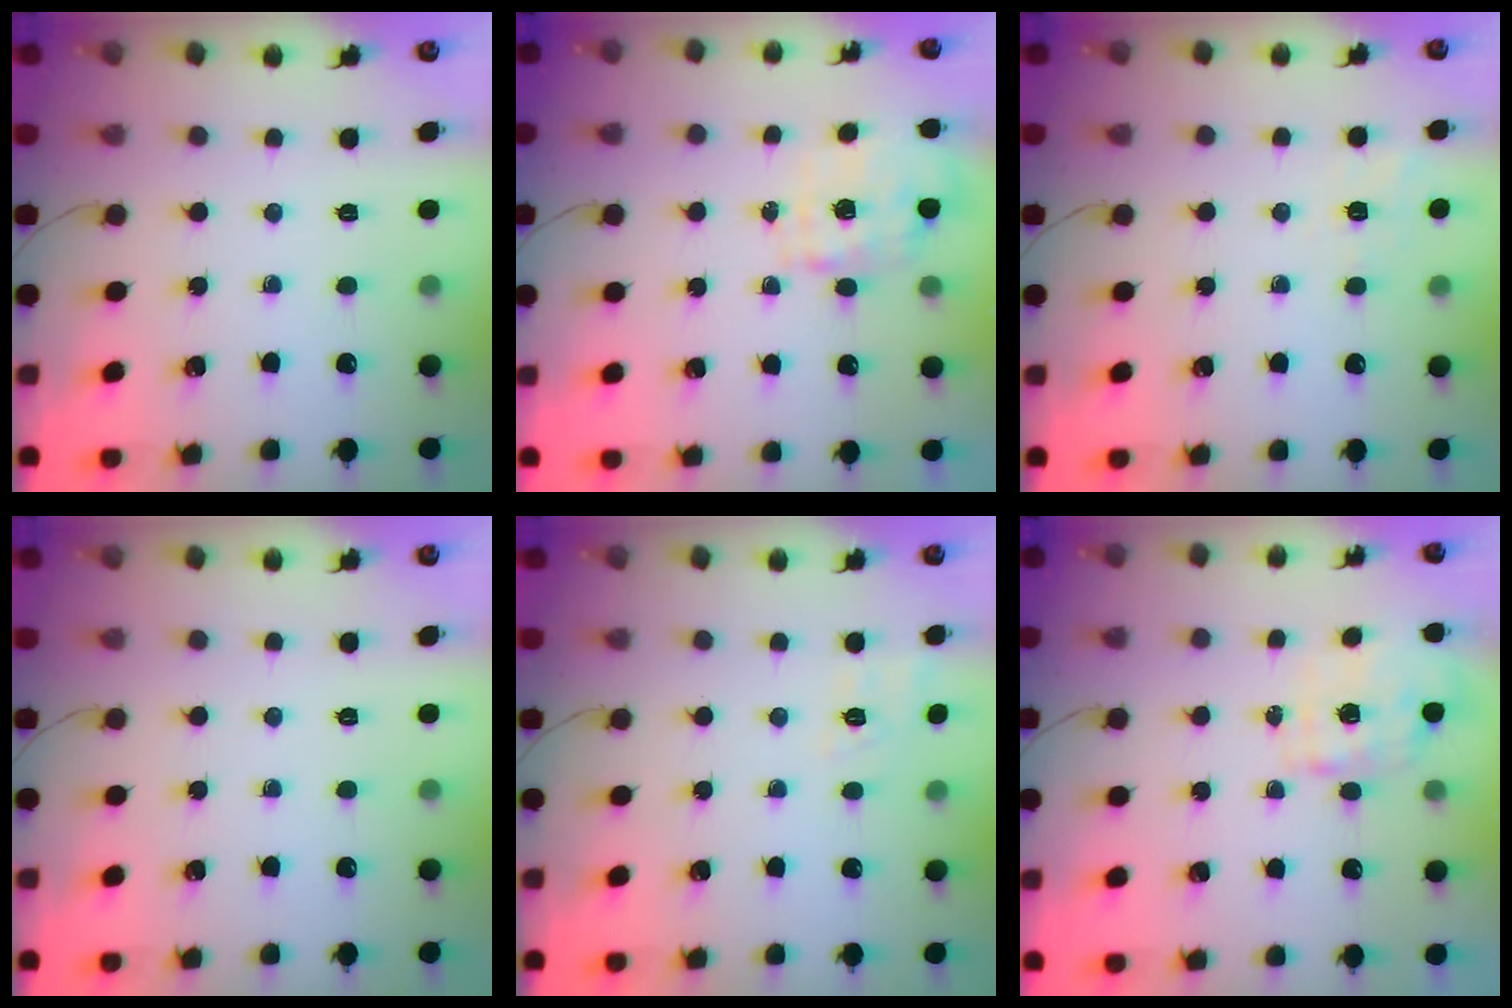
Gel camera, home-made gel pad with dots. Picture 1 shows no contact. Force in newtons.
{"total": 1.7, "press": 1.6, "slide": 0.5}
{"total": 1.6, "press": 0.2, "slide": 1.6}
{"total": 0.0}
{"total": 7.2, "press": 6.9, "slide": 2.2}
{"total": 1.7, "press": 1.6, "slide": 0.5}